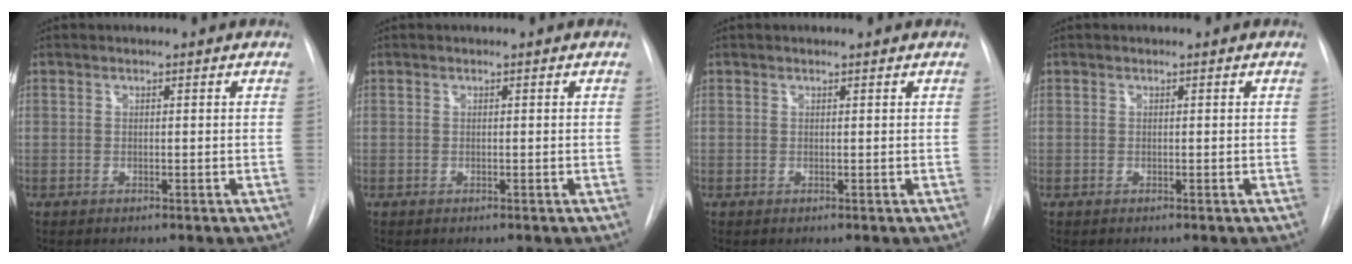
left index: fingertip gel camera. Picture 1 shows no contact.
{"total": 0.0}
{"total": 0.5, "force": [0.5, -0.1, 0.1], "torque": [-0.005, 0.001, 0.007]}
{"total": 0.0}